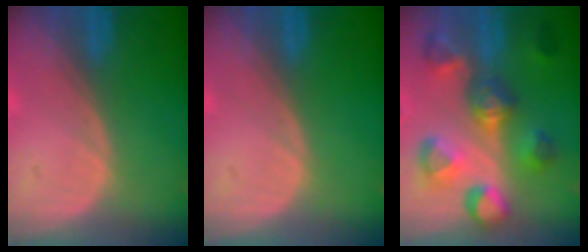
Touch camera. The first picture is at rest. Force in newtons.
{"total": 0.0}
{"total": 10.0, "press": 9.8, "slide": 2.1}